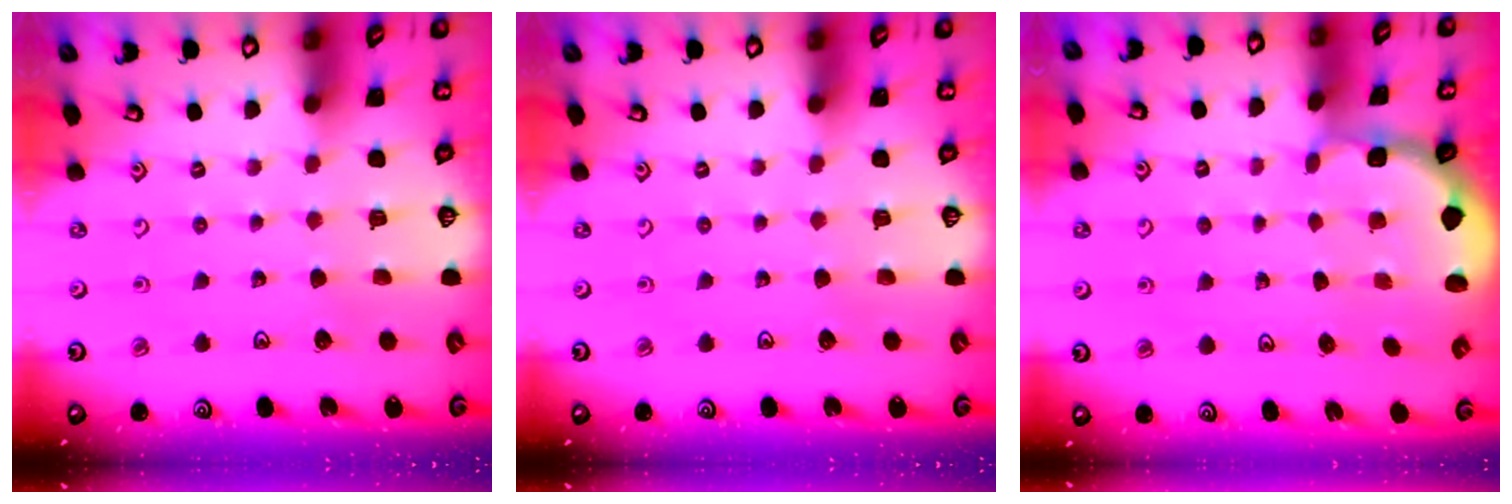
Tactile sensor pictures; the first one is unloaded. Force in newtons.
{"total": 0.0}
{"total": 1.4, "press": 1.3, "slide": 0.3}